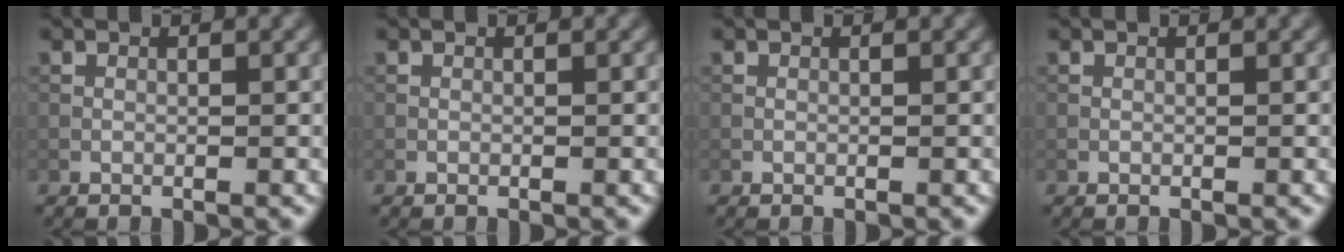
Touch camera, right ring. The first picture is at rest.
{"total": 0.0}
{"total": 0.0}
{"total": 0.0}